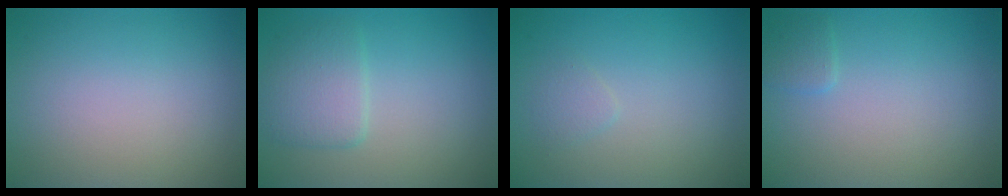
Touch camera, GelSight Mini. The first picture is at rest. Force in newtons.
{"total": 2.8, "press": 2.8, "slide": 0.3}
{"total": 0.8, "press": 0.8, "slide": 0.0}
{"total": 0.9, "press": 0.9, "slide": 0.1}